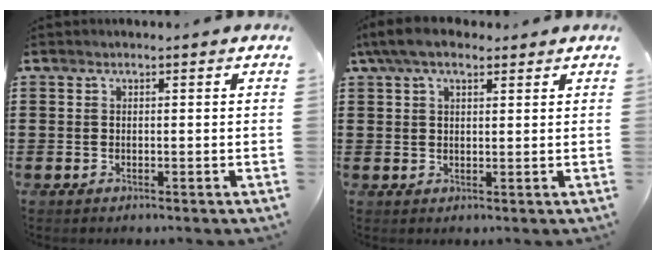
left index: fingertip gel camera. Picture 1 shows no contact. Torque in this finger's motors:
{"motor_torque": [0.89, 0.68, 0.48, 0.07]}